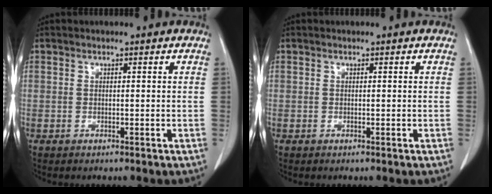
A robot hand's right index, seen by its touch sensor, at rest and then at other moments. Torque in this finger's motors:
{"motor_torque": [-0.04, 0.01, 0.01, 0.00]}